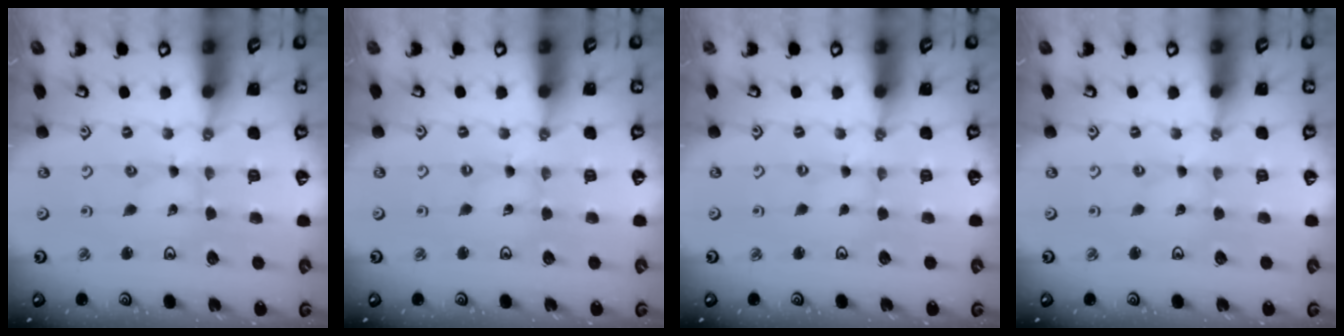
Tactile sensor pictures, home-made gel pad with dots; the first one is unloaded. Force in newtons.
{"total": 0.0}
{"total": 0.0}
{"total": 0.0}